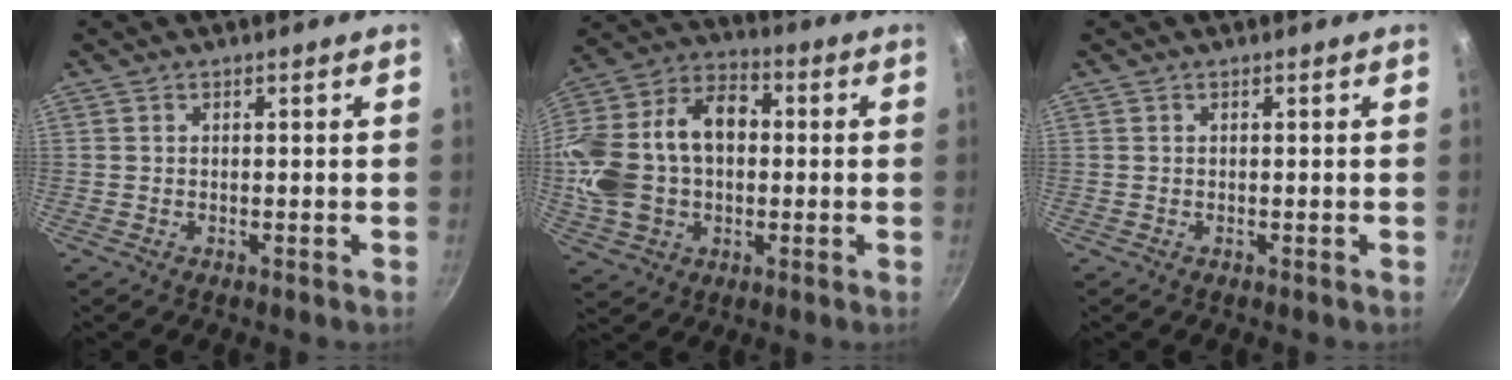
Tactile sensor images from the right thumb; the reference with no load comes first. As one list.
[{"total": 21.3, "force": [0.5, 14.9, 15.3], "torque": [-0.278, 0.048, 0.006]}, {"total": 0.0}]